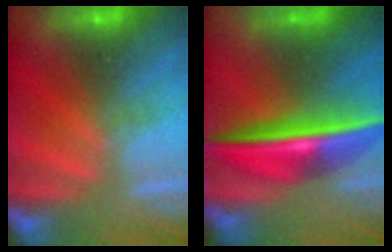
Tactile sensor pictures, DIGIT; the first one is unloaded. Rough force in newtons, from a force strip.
{"total": 7.7}